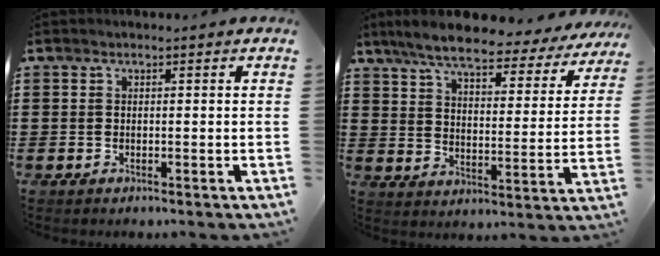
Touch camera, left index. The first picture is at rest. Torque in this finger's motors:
{"motor_torque": [2.14, 0.00, 1.05, 0.21]}